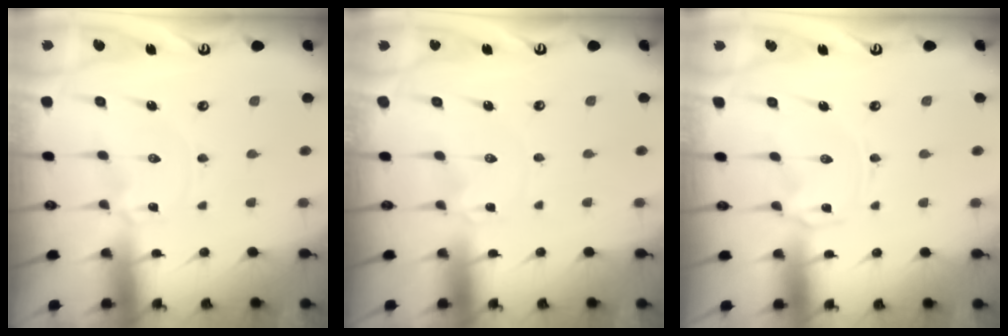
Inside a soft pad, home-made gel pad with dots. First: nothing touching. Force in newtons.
{"total": 0.0}
{"total": 0.6, "press": 0.6, "slide": 0.0}